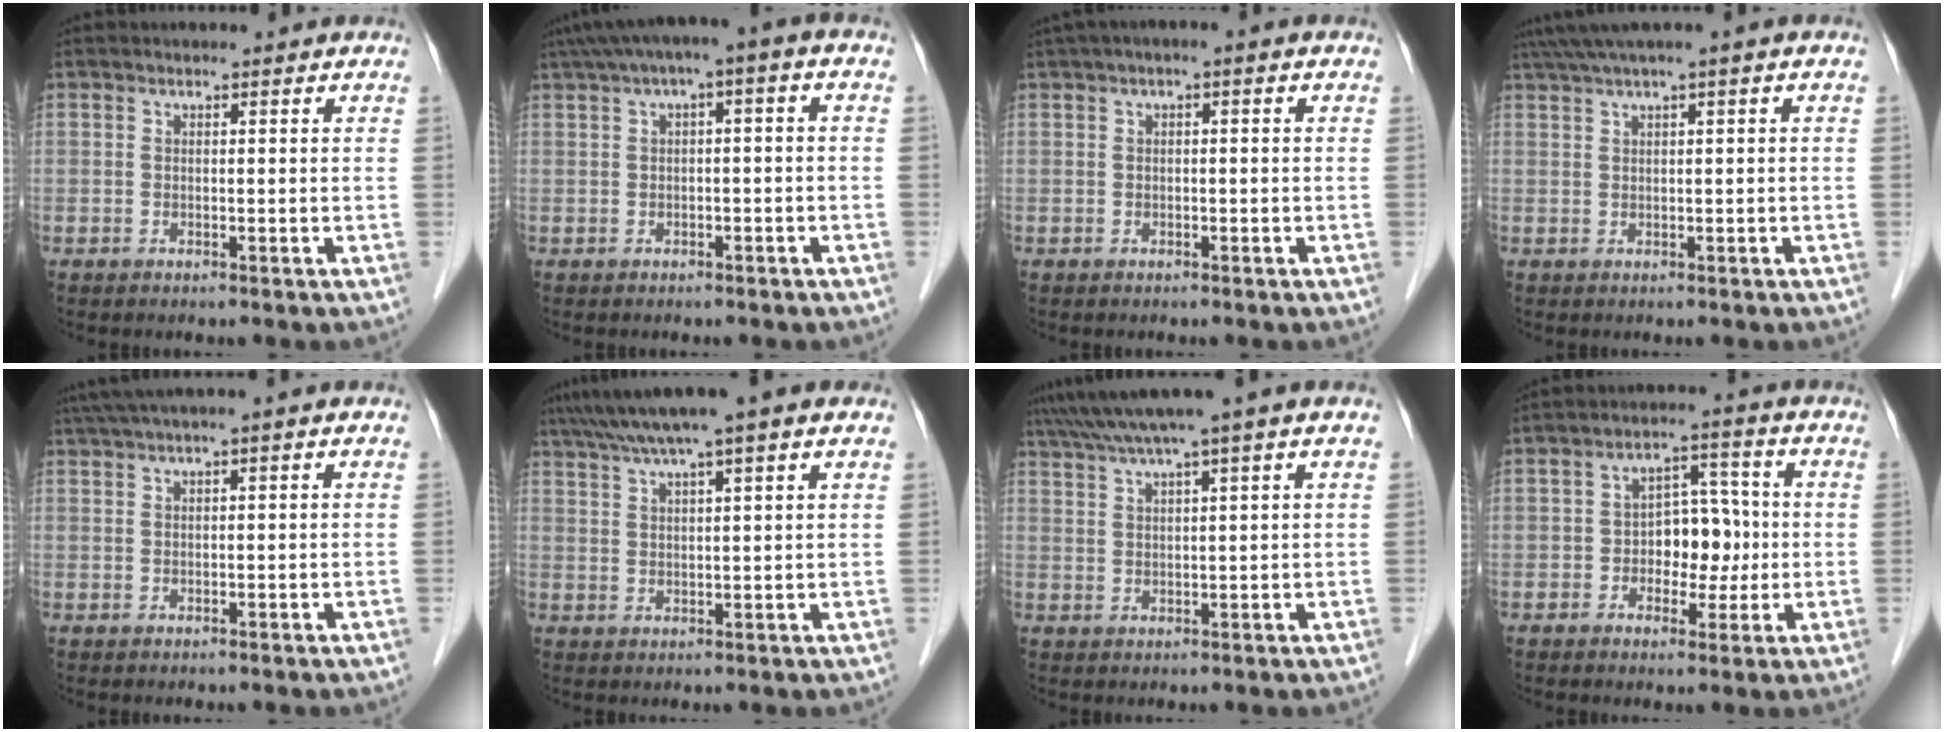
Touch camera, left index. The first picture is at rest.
{"total": 5.8, "force": [1.1, 1.2, 5.6], "torque": [-0.096, 0.039, 0.015]}
{"total": 2.4, "force": [0.6, 0.4, 2.2], "torque": [-0.038, 0.015, 0.008]}
{"total": 3.6, "force": [2.0, -0.5, 3.0], "torque": [-0.066, 0.026, 0.042]}
{"total": 2.9, "force": [1.4, -0.2, 2.5], "torque": [-0.057, 0.023, 0.034]}
{"total": 9.2, "force": [6.3, 0.1, 6.7], "torque": [-0.110, 0.043, 0.099]}
{"total": 6.3, "force": [4.3, -1.3, 4.4], "torque": [-0.081, 0.030, 0.077]}
{"total": 6.7, "force": [-0.9, 4.2, 5.2], "torque": [-0.079, 0.022, -0.011]}